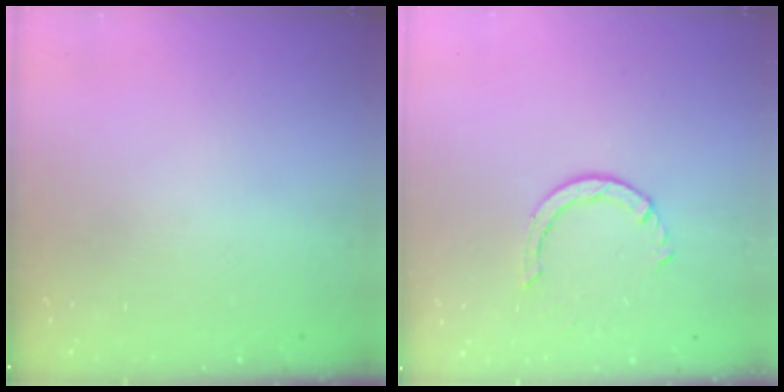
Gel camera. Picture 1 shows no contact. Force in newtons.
{"total": 2.2, "press": 2.2, "slide": 0.4}